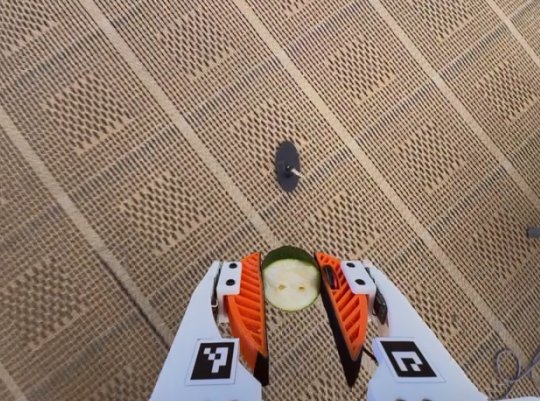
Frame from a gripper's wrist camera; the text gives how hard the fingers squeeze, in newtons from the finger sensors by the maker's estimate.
{"total": 8.7, "left": 8.5, "right": 8.9}